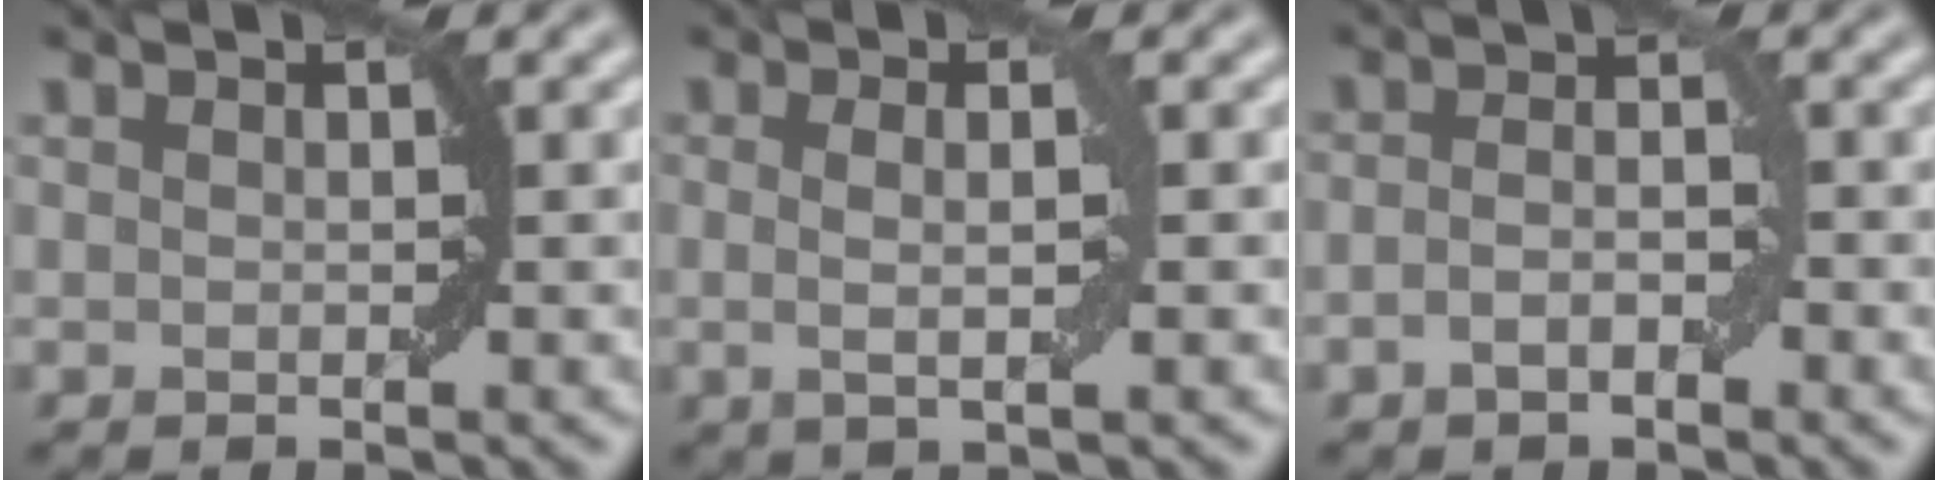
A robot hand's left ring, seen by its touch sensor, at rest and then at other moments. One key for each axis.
{"total": 2.4, "fx": 0.1, "fy": 0.4, "fz": 2.3, "tx": -0.041, "ty": -0.003, "tz": -0.002}
{"total": 2.3, "fx": -1.0, "fy": 1.0, "fz": 1.8, "tx": -0.036, "ty": 0.001, "tz": -0.020}